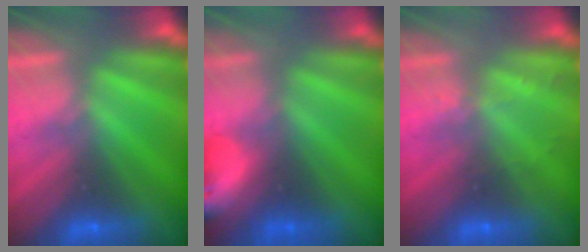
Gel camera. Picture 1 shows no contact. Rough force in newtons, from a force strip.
{"total": 5.7}
{"total": 1.9}